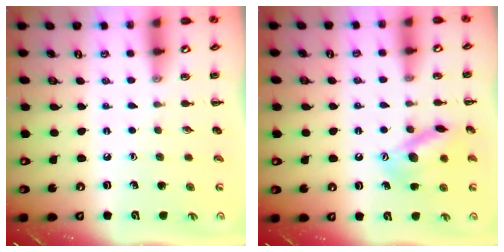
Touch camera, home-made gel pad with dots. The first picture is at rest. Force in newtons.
{"total": 13.6, "press": 13.3, "slide": 2.9}